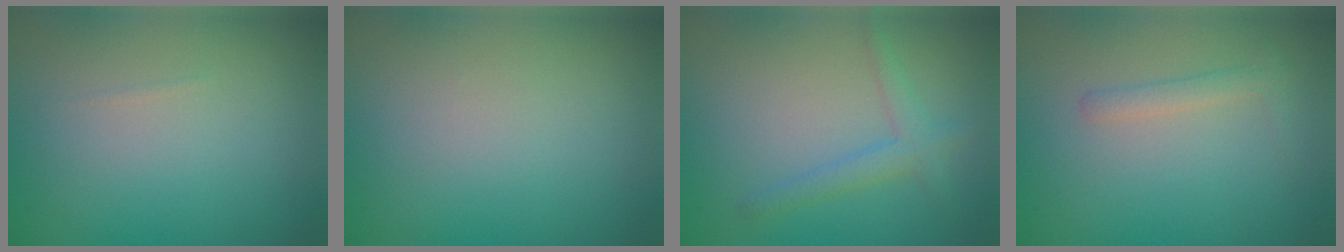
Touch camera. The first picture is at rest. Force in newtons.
{"total": 0.0}
{"total": 2.2, "press": 2.2, "slide": 0.1}
{"total": 1.3, "press": 1.3, "slide": 0.1}